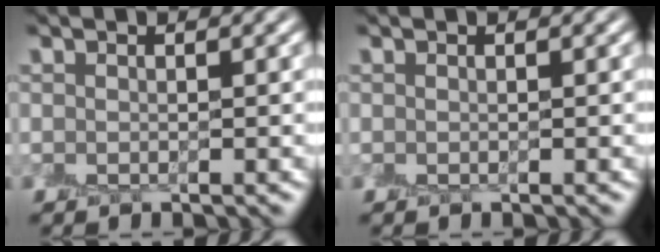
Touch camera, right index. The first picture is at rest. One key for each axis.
{"total": 0.0}